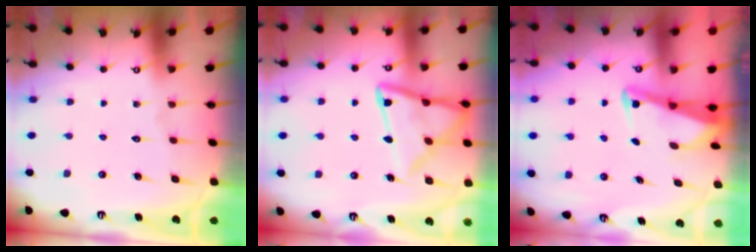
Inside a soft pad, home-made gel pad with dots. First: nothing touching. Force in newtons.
{"total": 15.1, "press": 15.1, "slide": 1.3}
{"total": 3.0, "press": 3.0, "slide": 0.3}